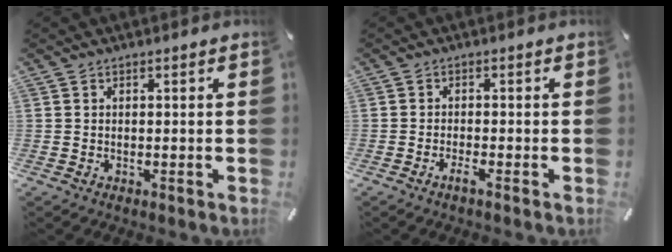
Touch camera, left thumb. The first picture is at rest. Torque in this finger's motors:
{"motor_torque": [-0.22, -0.28, 0.20, 0.21, 0.10]}